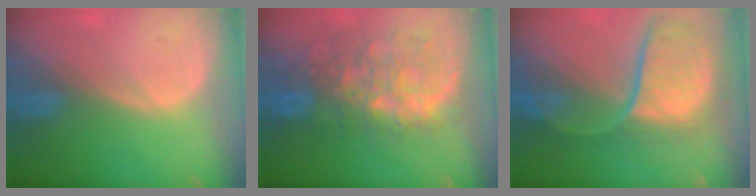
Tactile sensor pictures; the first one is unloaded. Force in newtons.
{"total": 10.4, "press": 9.3, "slide": 4.7}
{"total": 12.0, "press": 9.9, "slide": 6.8}